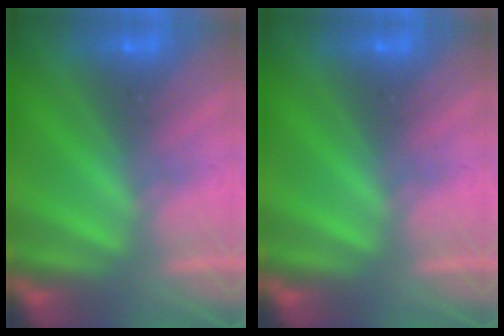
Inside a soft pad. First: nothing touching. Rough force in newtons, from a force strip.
{"total": 0.0}